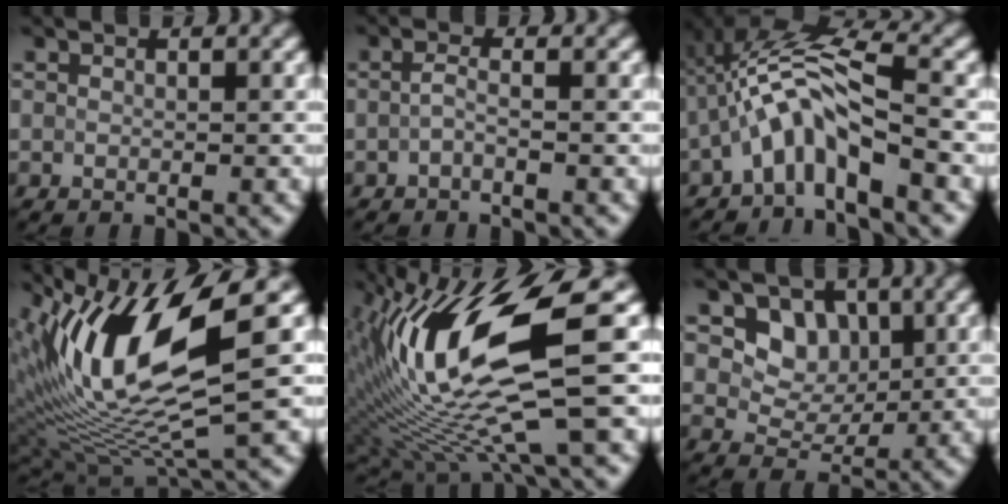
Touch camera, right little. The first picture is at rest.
{"total": 1.0, "force": [-0.5, 0.0, 0.8], "torque": [-0.024, 0.002, -0.012]}
{"total": 5.8, "force": [-2.4, 1.4, 5.1], "torque": [-0.096, 0.018, -0.054]}
{"total": 12.2, "force": [4.3, 3.4, 10.8], "torque": [-0.221, 0.003, 0.087]}
{"total": 14.6, "force": [1.2, 3.7, 14.1], "torque": [-0.268, -0.004, 0.032]}
{"total": 4.1, "force": [1.5, 3.3, 2.1], "torque": [-0.036, -0.004, 0.021]}